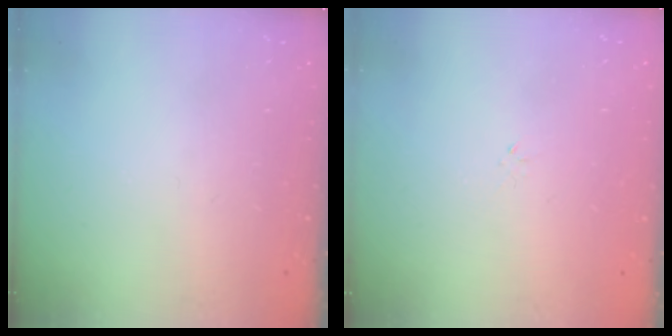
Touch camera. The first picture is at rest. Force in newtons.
{"total": 0.0}